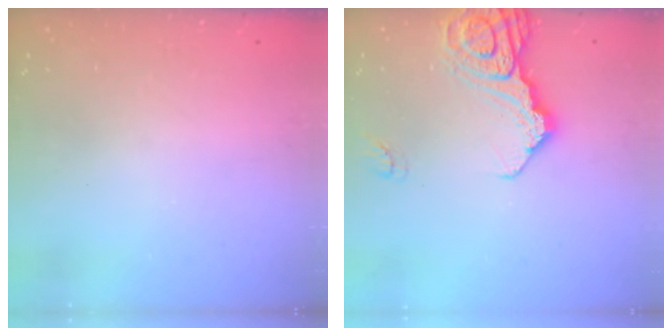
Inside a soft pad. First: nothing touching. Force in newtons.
{"total": 14.0, "press": 13.9, "slide": 1.6}